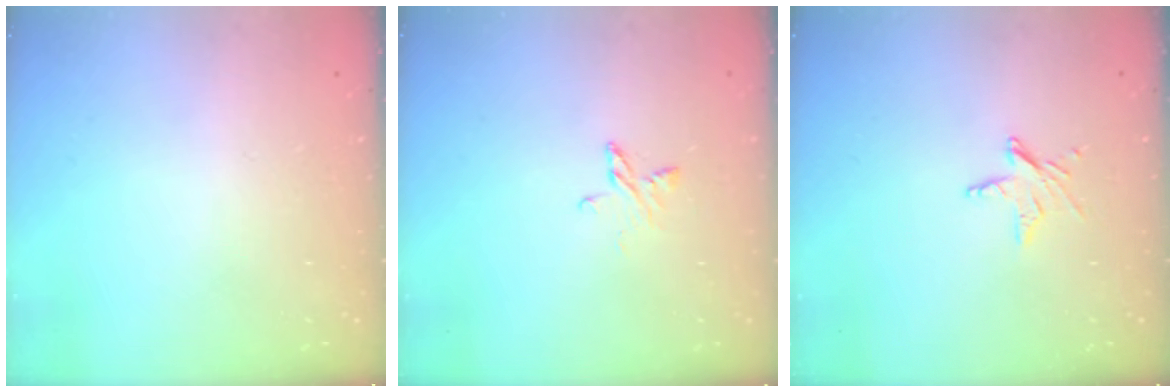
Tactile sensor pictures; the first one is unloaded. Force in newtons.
{"total": 3.9, "press": 3.9, "slide": 0.3}
{"total": 5.1, "press": 5.1, "slide": 0.5}